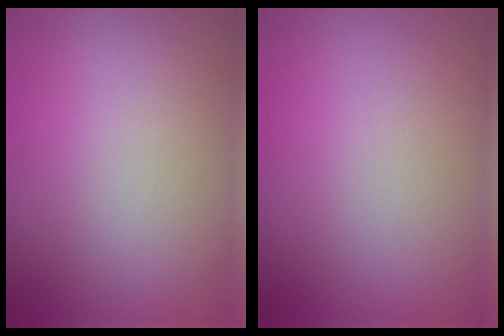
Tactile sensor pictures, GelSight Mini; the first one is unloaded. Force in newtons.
{"total": 0.0}